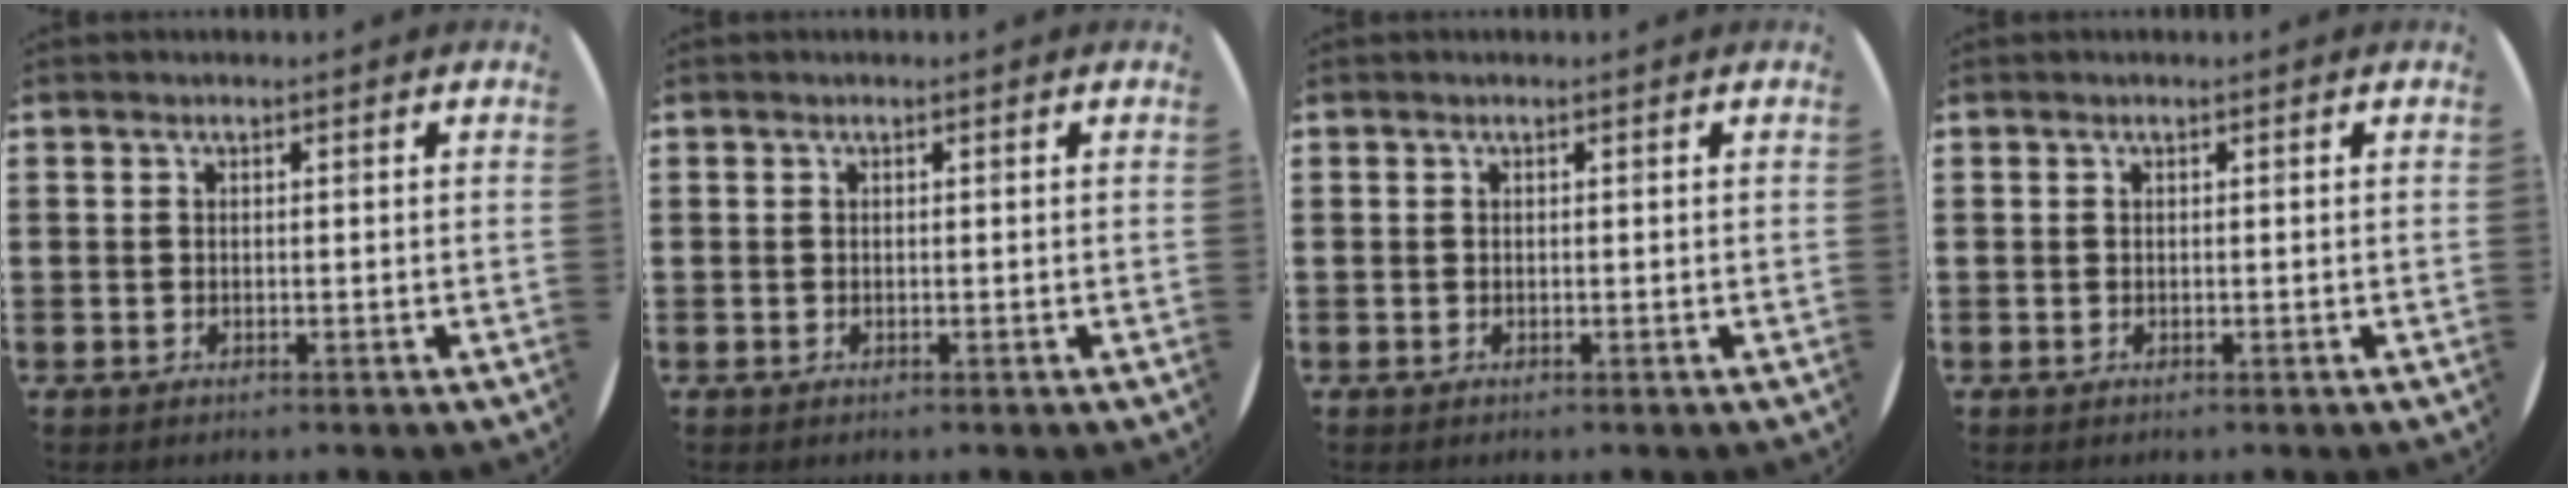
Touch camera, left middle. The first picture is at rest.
{"total": 0.0}
{"total": 0.0}
{"total": 0.0}